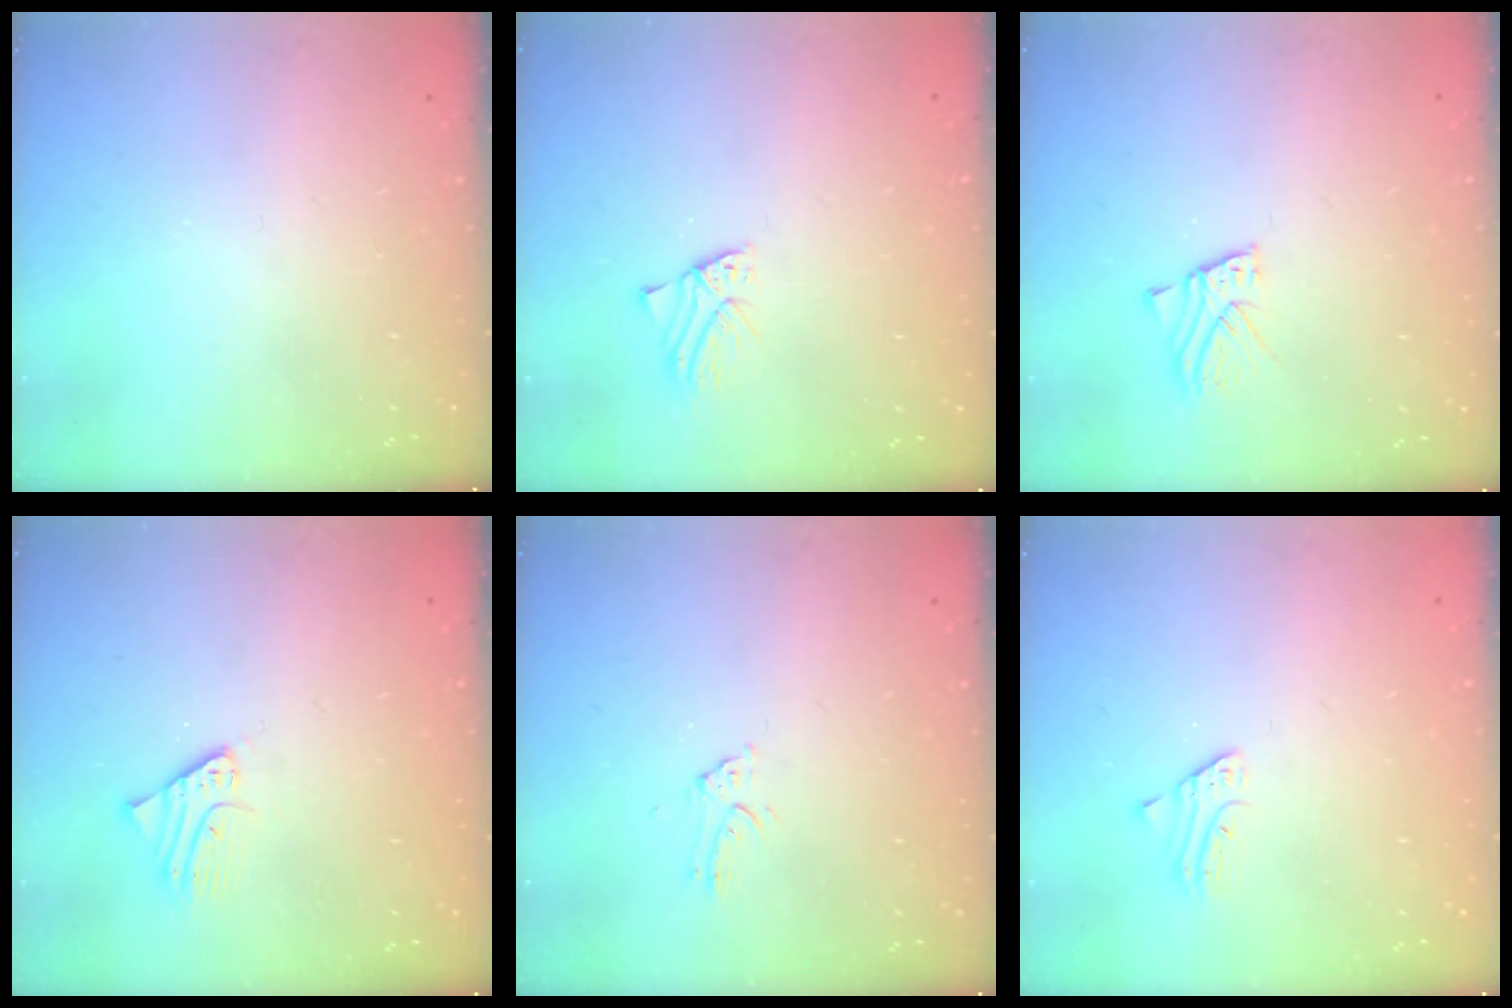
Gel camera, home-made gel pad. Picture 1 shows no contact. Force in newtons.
{"total": 1.2, "press": 1.2, "slide": 0.1}
{"total": 2.8, "press": 2.8, "slide": 0.2}
{"total": 2.1, "press": 2.1, "slide": 0.1}
{"total": 2.5, "press": 2.5, "slide": 0.2}
{"total": 1.7, "press": 1.7, "slide": 0.2}